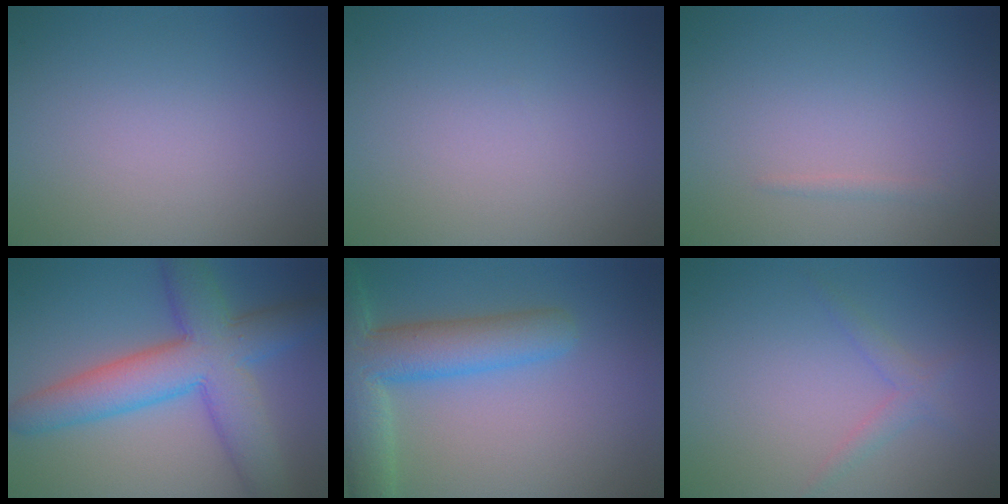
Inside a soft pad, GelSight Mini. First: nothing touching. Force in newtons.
{"total": 0.0}
{"total": 0.6, "press": 0.6, "slide": 0.0}
{"total": 9.1, "press": 9.1, "slide": 0.3}
{"total": 7.5, "press": 7.5, "slide": 0.4}
{"total": 1.5, "press": 1.5, "slide": 0.1}